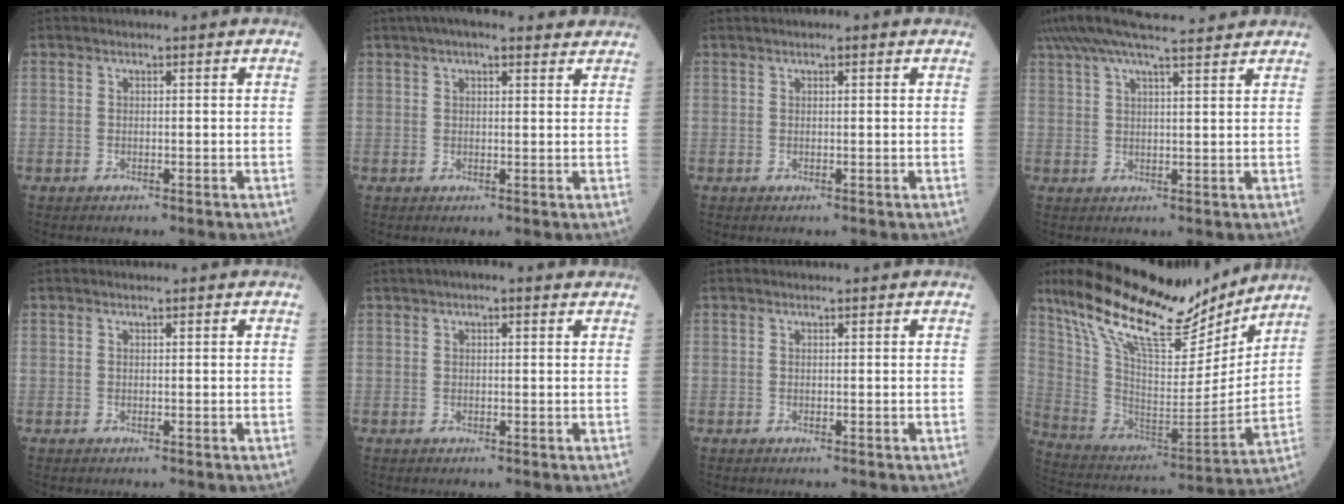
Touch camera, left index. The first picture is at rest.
{"total": 8.1, "force": [6.2, 2.2, 4.6], "torque": [-0.068, 0.041, 0.087]}
{"total": 1.2, "force": [0.7, 0.3, 0.9], "torque": [-0.019, 0.010, 0.007]}
{"total": 14.2, "force": [12.1, 1.0, 7.3], "torque": [-0.139, 0.046, 0.186]}
{"total": 0.0}
{"total": 3.1, "force": [1.9, 0.9, 2.2], "torque": [-0.036, 0.025, 0.025]}
{"total": 0.0}
{"total": 23.9, "force": [18.5, 6.7, 13.6], "torque": [-0.246, -0.003, 0.317]}